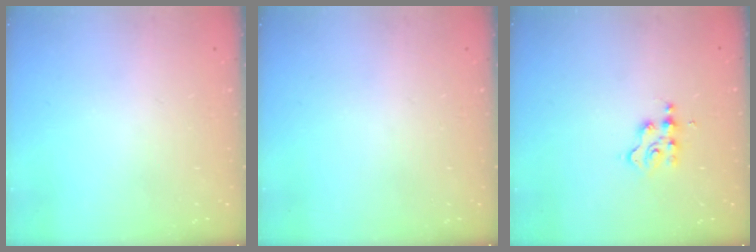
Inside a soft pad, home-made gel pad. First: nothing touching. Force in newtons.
{"total": 0.0}
{"total": 2.7, "press": 2.6, "slide": 0.4}